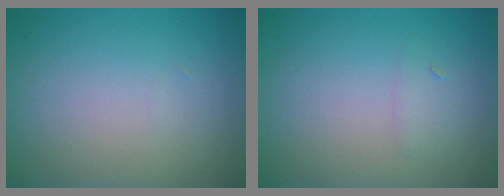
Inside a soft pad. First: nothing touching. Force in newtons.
{"total": 1.0, "press": 1.0, "slide": 0.1}